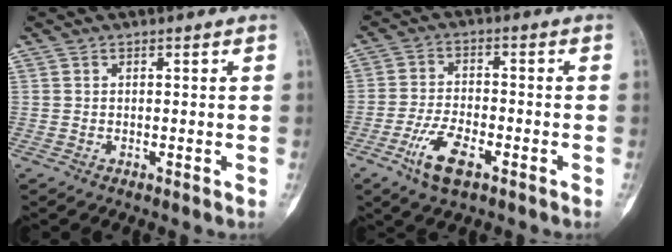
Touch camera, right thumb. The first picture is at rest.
{"total": 7.6, "force": [-3.9, 3.1, 5.7], "torque": [-0.113, 0.013, -0.073]}